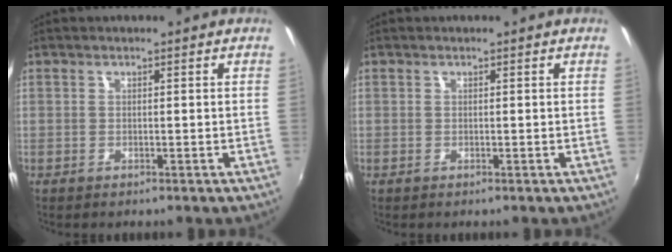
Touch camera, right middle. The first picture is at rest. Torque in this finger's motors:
{"motor_torque": [0.00, 0.00, 0.00, 0.00]}